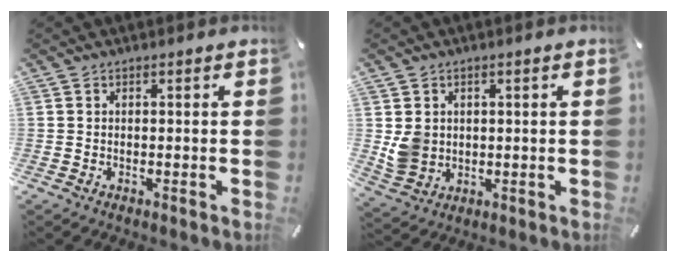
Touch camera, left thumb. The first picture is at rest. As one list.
[{"total": 5.6, "force": [1.2, 5.2, 1.7], "torque": [-0.033, 0.001, 0.024]}]